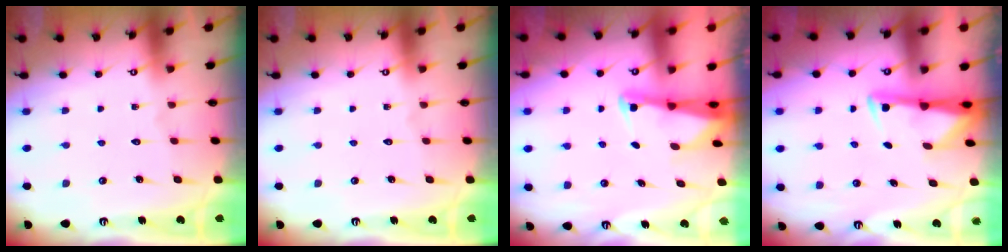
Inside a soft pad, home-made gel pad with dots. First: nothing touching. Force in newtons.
{"total": 0.0}
{"total": 2.4, "press": 2.4, "slide": 0.2}
{"total": 2.9, "press": 2.9, "slide": 0.5}